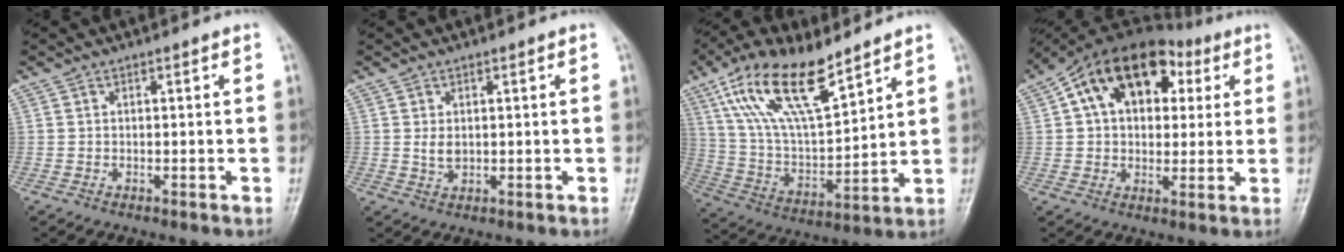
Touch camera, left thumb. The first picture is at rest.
{"total": 2.2, "force": [0.4, 1.4, 1.6], "torque": [-0.025, -0.005, 0.010]}
{"total": 18.9, "force": [11.6, 6.9, 13.2], "torque": [-0.226, -0.041, 0.230]}
{"total": 17.3, "force": [5.4, 11.6, 11.7], "torque": [-0.153, 0.021, 0.079]}